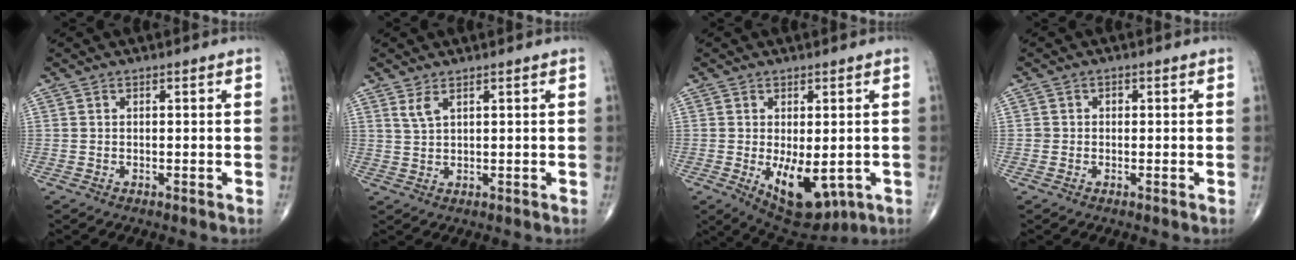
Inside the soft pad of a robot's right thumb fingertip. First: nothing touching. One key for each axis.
{"total": 2.2, "fx": 1.4, "fy": 0.6, "fz": 1.6, "tx": -0.038, "ty": -0.004, "tz": 0.035}
{"total": 10.8, "fx": -2.3, "fy": 5.3, "fz": 9.1, "tx": -0.118, "ty": -0.015, "tz": -0.015}
{"total": 1.1, "fx": 0.0, "fy": 1.1, "fz": 0.3, "tx": 0.004, "ty": 0.004, "tz": -0.002}